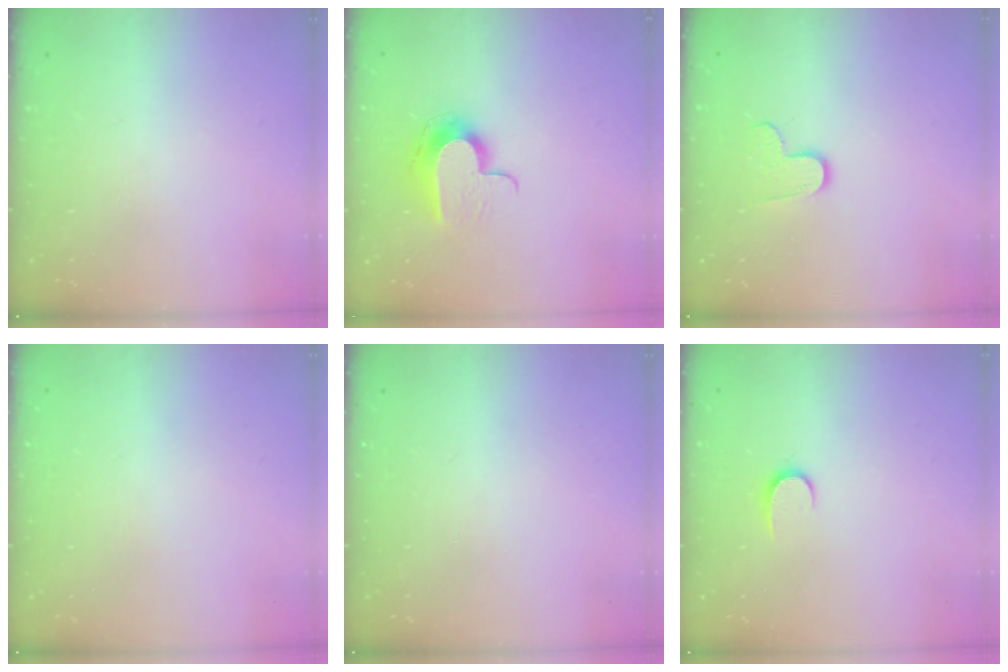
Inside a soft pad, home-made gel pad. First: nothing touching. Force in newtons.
{"total": 9.9, "press": 9.9, "slide": 0.3}
{"total": 7.0, "press": 7.0, "slide": 0.3}
{"total": 0.8, "press": 0.8, "slide": 0.1}
{"total": 0.0}
{"total": 5.4, "press": 5.4, "slide": 0.5}